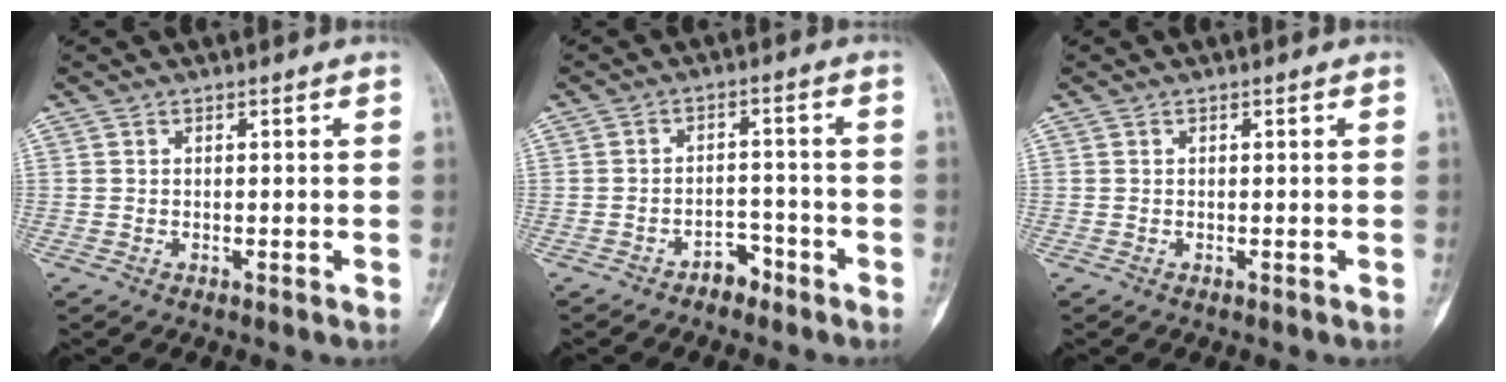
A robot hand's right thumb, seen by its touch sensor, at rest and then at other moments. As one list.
[{"total": 3.7, "force": [-2.8, 2.2, 1.2], "torque": [-0.002, 0.028, -0.042]}, {"total": 0.0}]